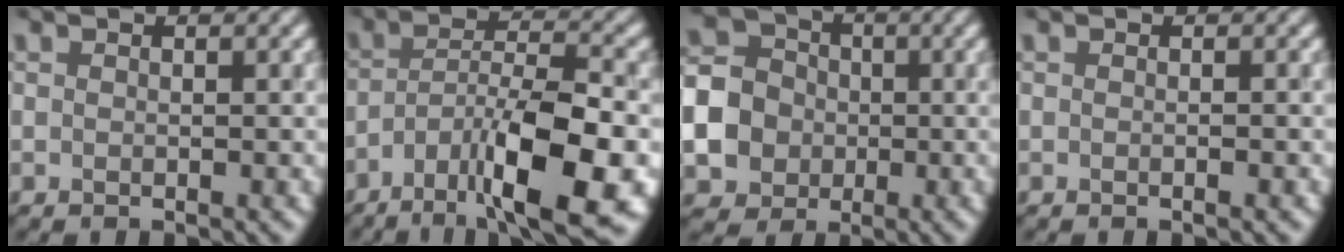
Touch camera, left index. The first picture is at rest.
{"total": 10.5, "force": [-5.1, 2.6, 8.7], "torque": [-0.143, 0.001, -0.086]}
{"total": 9.2, "force": [-1.8, 8.4, 3.4], "torque": [-0.091, -0.013, -0.059]}
{"total": 0.6, "force": [-0.2, 0.1, 0.6], "torque": [-0.007, -0.001, -0.006]}